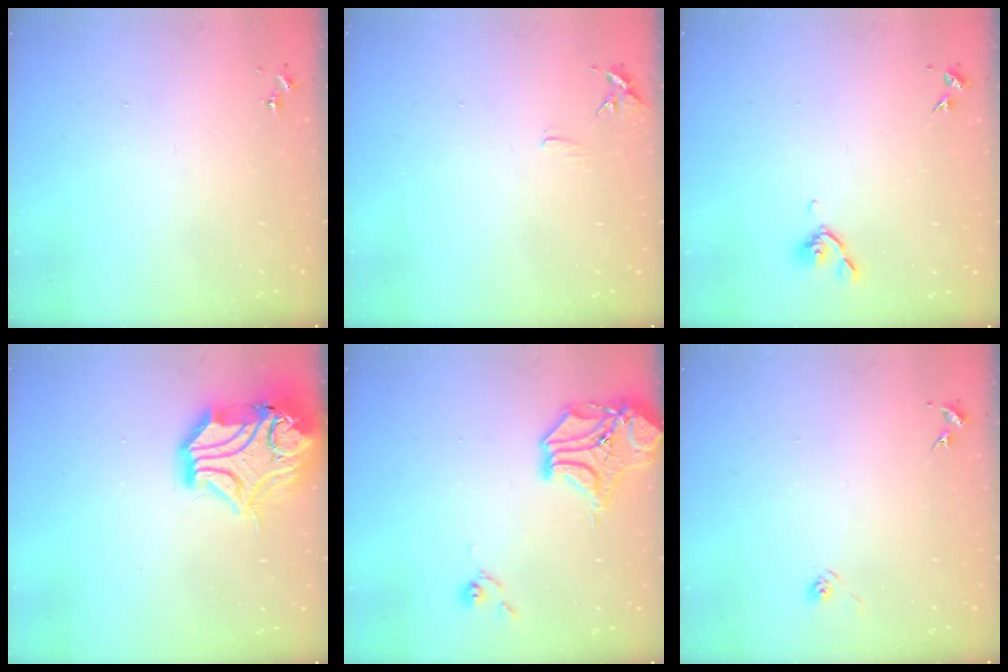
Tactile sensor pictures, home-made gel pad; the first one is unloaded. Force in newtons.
{"total": 6.8, "press": 6.7, "slide": 0.7}
{"total": 5.8, "press": 5.6, "slide": 1.4}
{"total": 21.7, "press": 21.5, "slide": 2.9}
{"total": 14.3, "press": 14.1, "slide": 2.3}
{"total": 3.1, "press": 2.7, "slide": 1.4}